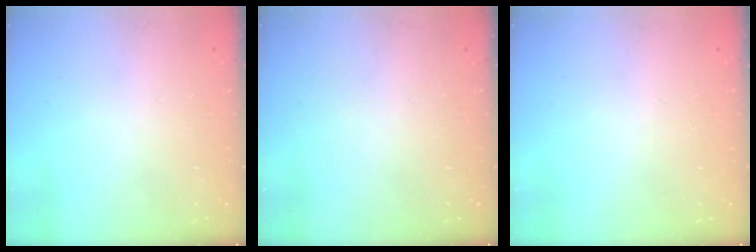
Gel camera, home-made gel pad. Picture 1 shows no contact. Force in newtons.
{"total": 0.0}
{"total": 0.0}